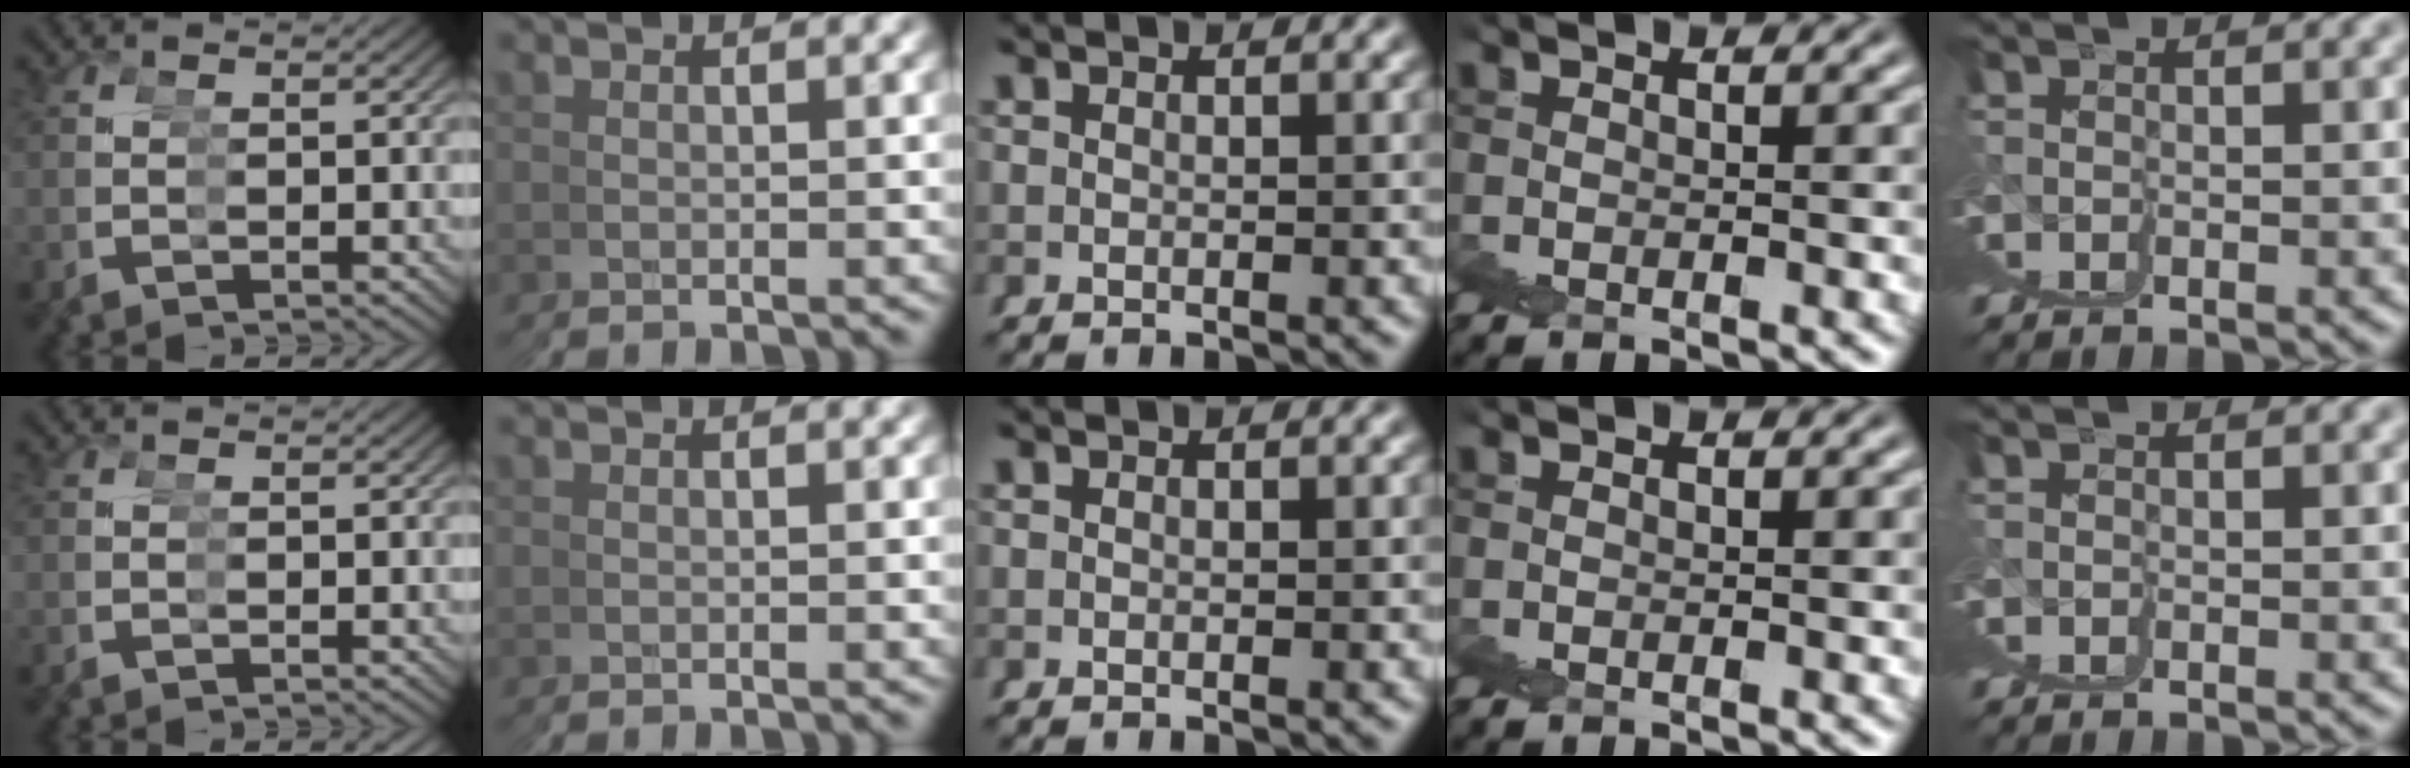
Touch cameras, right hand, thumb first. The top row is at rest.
{"index": {"total": 1.7, "force": [0.0, -1.6, -0.5], "torque": [0.017, -0.005, 0.009]}}